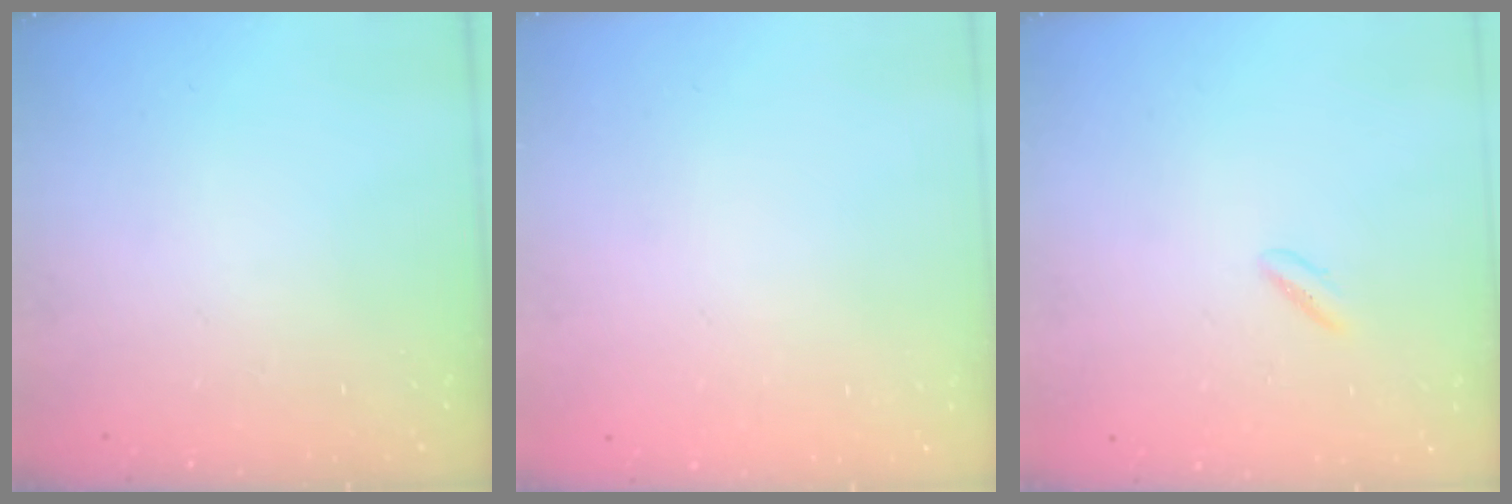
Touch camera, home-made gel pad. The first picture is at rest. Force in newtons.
{"total": 2.2, "press": 2.2, "slide": 0.1}
{"total": 2.7, "press": 2.5, "slide": 0.9}